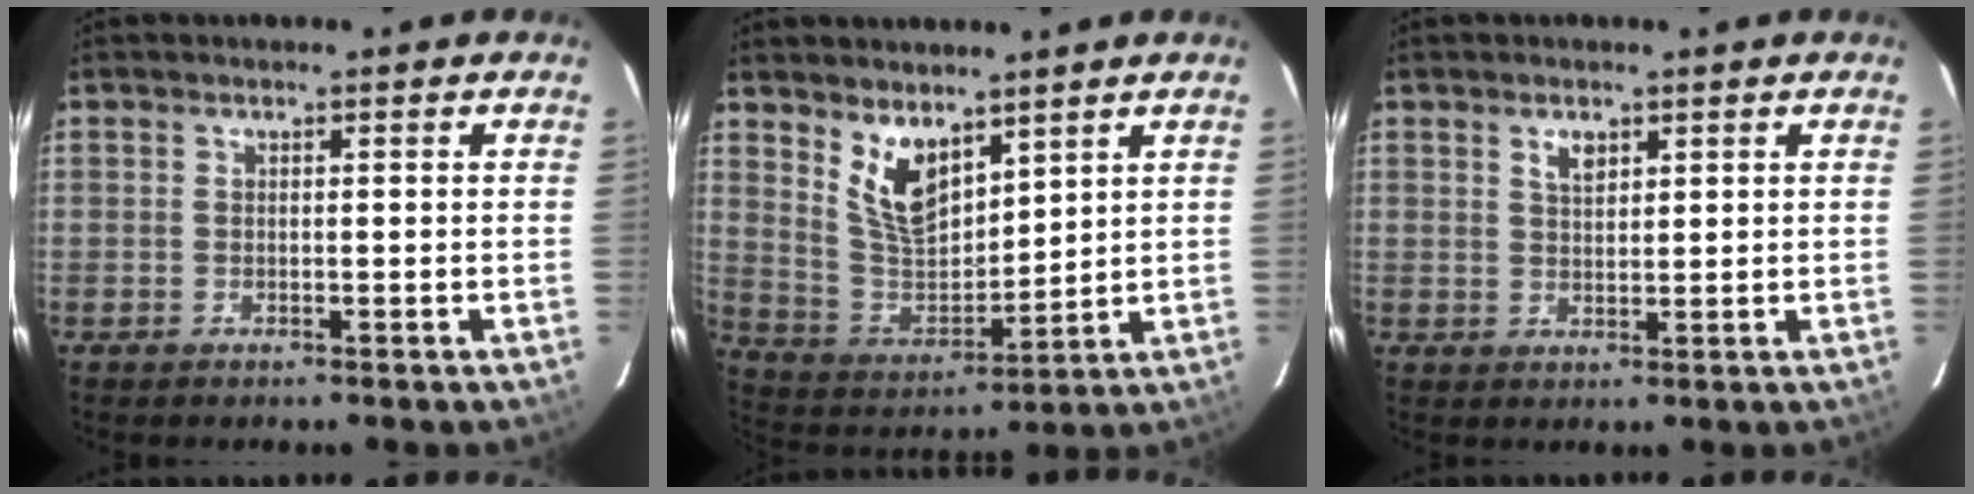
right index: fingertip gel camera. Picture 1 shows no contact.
{"total": 9.9, "force": [6.4, 4.7, 6.1], "torque": [-0.112, -0.008, 0.137]}
{"total": 2.8, "force": [1.6, 1.5, 1.8], "torque": [-0.030, 0.003, 0.030]}